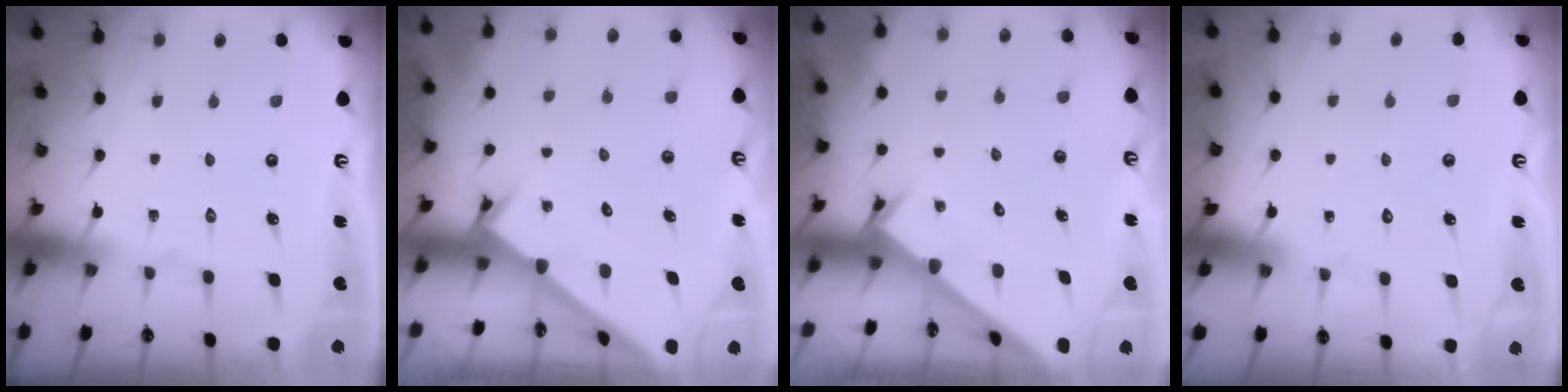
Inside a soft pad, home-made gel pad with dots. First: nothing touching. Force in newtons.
{"total": 1.7, "press": 1.7, "slide": 0.1}
{"total": 2.5, "press": 2.5, "slide": 0.2}
{"total": 1.9, "press": 1.9, "slide": 0.1}